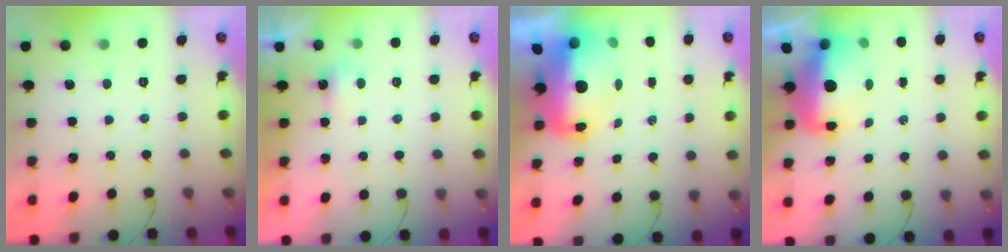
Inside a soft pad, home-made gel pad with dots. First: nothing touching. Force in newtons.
{"total": 2.3, "press": 2.1, "slide": 0.8}
{"total": 15.1, "press": 11.1, "slide": 10.3}
{"total": 10.6, "press": 10.4, "slide": 2.1}